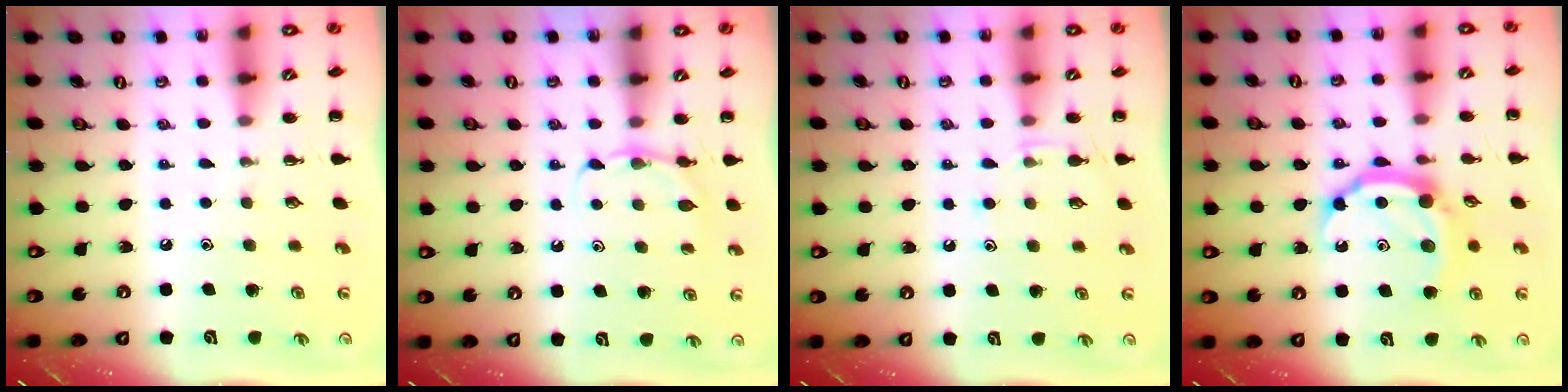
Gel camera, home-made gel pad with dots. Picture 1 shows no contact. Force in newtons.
{"total": 5.5, "press": 5.2, "slide": 1.5}
{"total": 6.5, "press": 6.2, "slide": 1.8}
{"total": 11.3, "press": 11.3, "slide": 0.7}